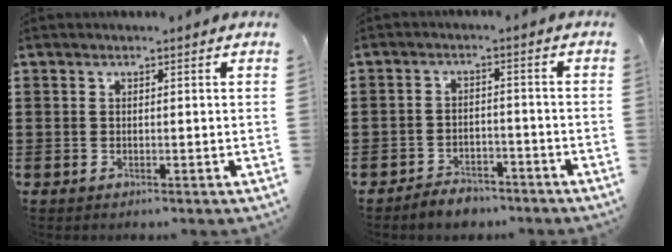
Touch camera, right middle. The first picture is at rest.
{"total": 3.5, "force": [-3.4, 0.8, 0.1], "torque": [-0.008, 0.005, -0.071]}